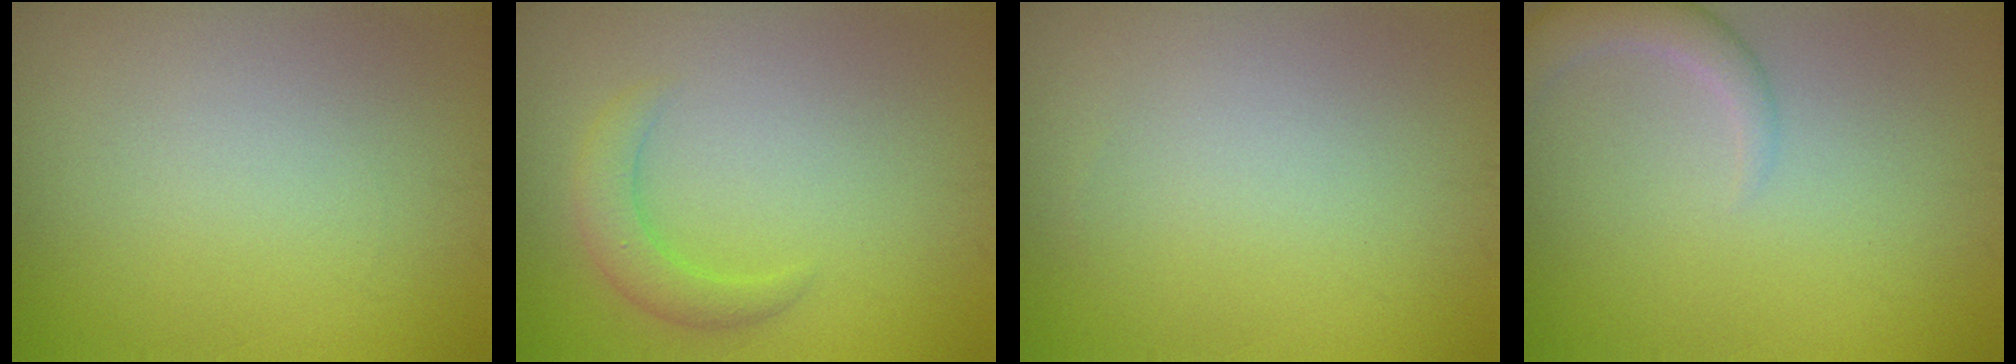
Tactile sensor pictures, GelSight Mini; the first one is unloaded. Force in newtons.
{"total": 2.5, "press": 2.5, "slide": 0.2}
{"total": 0.0}
{"total": 2.5, "press": 2.5, "slide": 0.2}